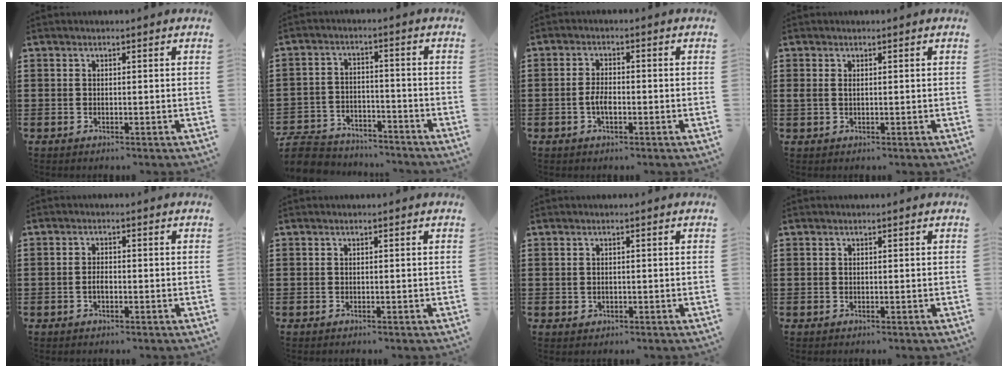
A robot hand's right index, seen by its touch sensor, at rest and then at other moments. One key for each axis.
{"total": 6.8, "fx": -6.5, "fy": 1.7, "fz": 1.2, "tx": -0.037, "ty": 0.012, "tz": -0.133}
{"total": 2.9, "fx": -1.0, "fy": 1.2, "fz": 2.4, "tx": -0.052, "ty": 0.000, "tz": -0.020}
{"total": 0.7, "fx": 0.3, "fy": 0.3, "fz": 0.6, "tx": -0.013, "ty": 0.003, "tz": 0.005}
{"total": 1.5, "fx": -0.6, "fy": 0.7, "fz": 1.3, "tx": -0.024, "ty": 0.002, "tz": -0.011}
{"total": 0.0}
{"total": 0.7, "fx": 0.1, "fy": 0.6, "fz": 0.3, "tx": -0.008, "ty": 0.005, "tz": 0.001}
{"total": 0.0}